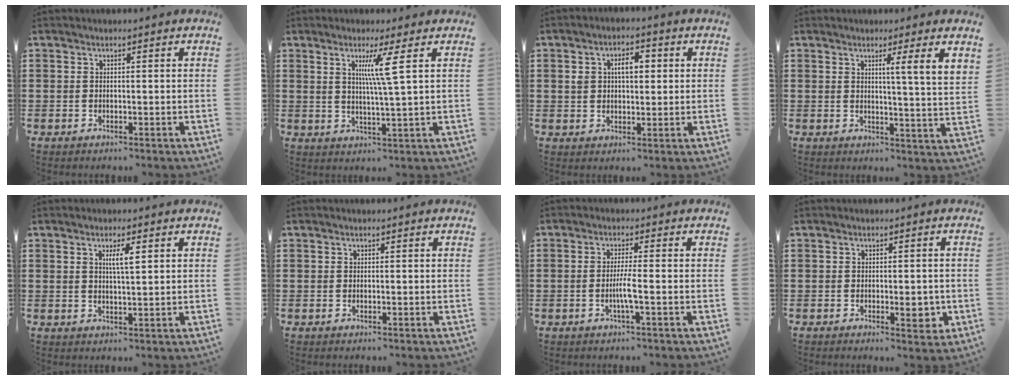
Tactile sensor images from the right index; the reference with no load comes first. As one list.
[{"total": 5.5, "force": [2.0, -0.7, 5.1], "torque": [-0.105, -0.006, 0.027]}, {"total": 4.4, "force": [1.0, 2.6, 3.4], "torque": [-0.057, 0.009, 0.010]}, {"total": 4.2, "force": [2.4, -1.2, 3.2], "torque": [-0.061, -0.016, 0.037]}, {"total": 3.2, "force": [1.2, 0.6, 3.0], "torque": [-0.061, 0.006, 0.016]}, {"total": 0.0}, {"total": 3.3, "force": [-0.9, -0.1, 3.2], "torque": [-0.064, -0.009, -0.022]}, {"total": 3.9, "force": [-1.2, 1.5, 3.3], "torque": [-0.054, 0.002, -0.018]}]